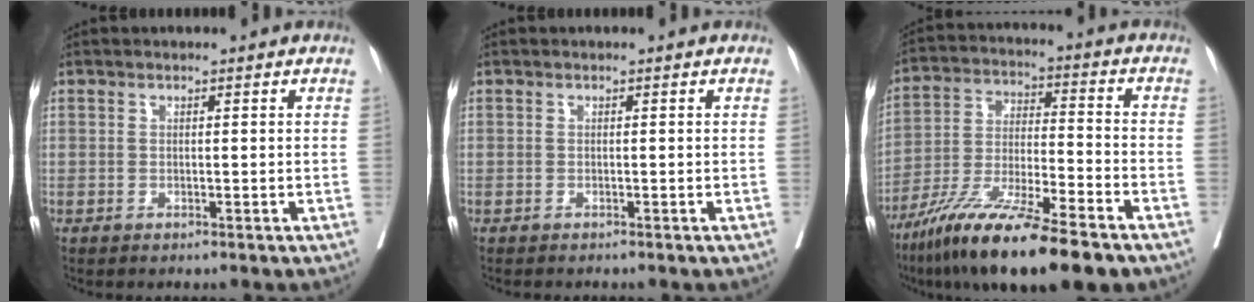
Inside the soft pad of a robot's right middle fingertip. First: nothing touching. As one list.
[{"total": 1.0, "force": [-1.0, 0.2, 0.3], "torque": [-0.009, -0.002, -0.015]}, {"total": 18.0, "force": [-12.5, 2.0, 12.8], "torque": [-0.229, -0.041, -0.226]}]